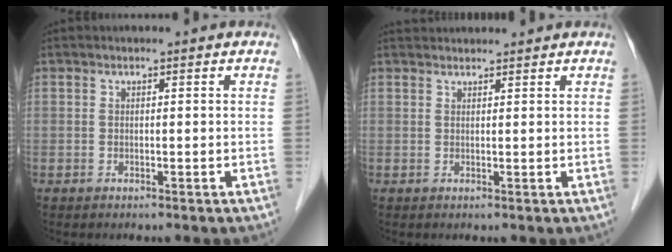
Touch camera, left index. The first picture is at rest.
{"total": 3.9, "force": [3.8, 0.3, 0.6], "torque": [-0.010, 0.036, 0.058]}